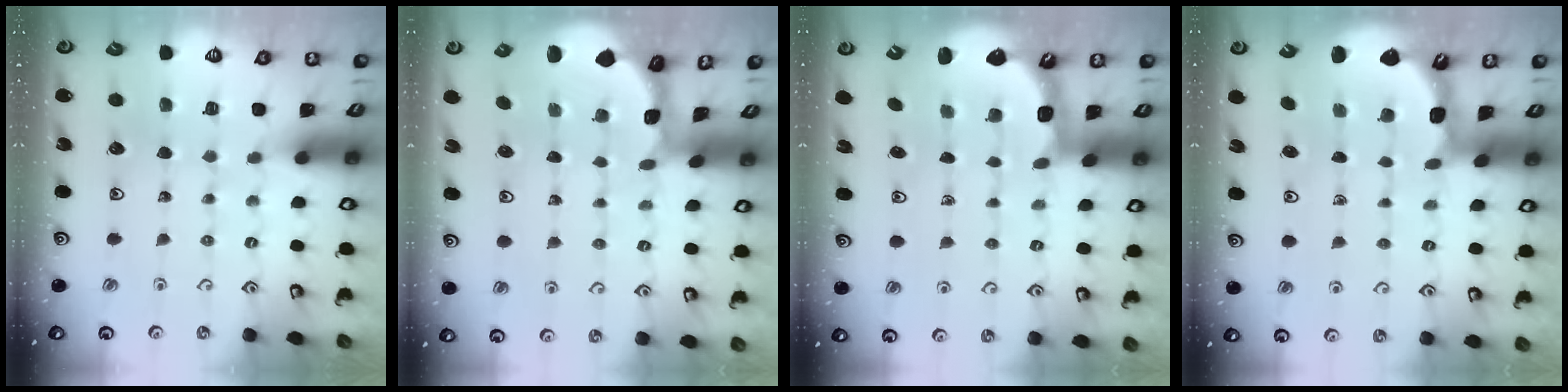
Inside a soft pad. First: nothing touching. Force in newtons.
{"total": 1.3, "press": 1.2, "slide": 0.1}
{"total": 2.6, "press": 2.3, "slide": 1.3}
{"total": 2.1, "press": 2.1, "slide": 0.2}